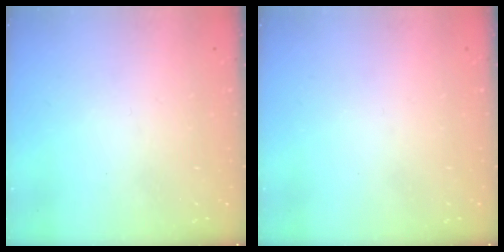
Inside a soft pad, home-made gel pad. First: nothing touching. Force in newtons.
{"total": 0.0}